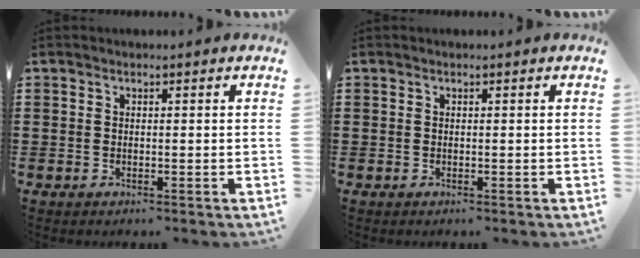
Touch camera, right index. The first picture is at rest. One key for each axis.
{"total": 0.0}